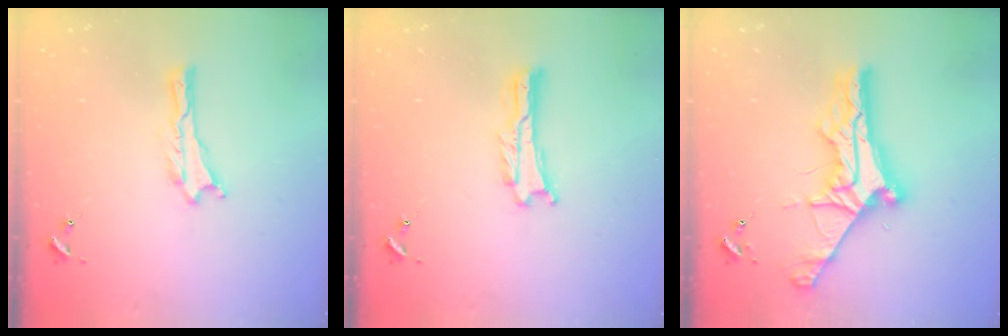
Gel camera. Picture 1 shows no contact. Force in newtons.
{"total": 0.8, "press": 0.8, "slide": 0.2}
{"total": 10.1, "press": 10.0, "slide": 1.1}